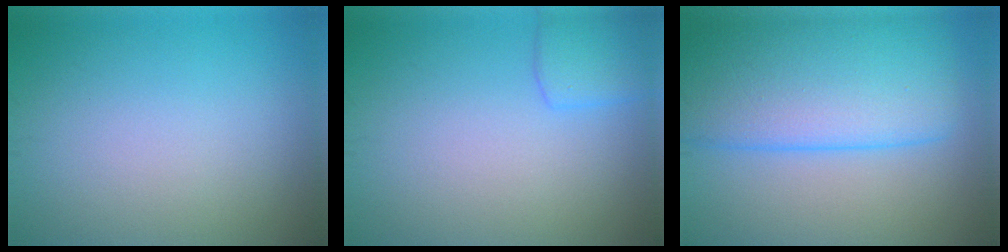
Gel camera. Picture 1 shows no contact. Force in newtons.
{"total": 2.6, "press": 2.6, "slide": 0.1}
{"total": 9.3, "press": 9.3, "slide": 0.5}